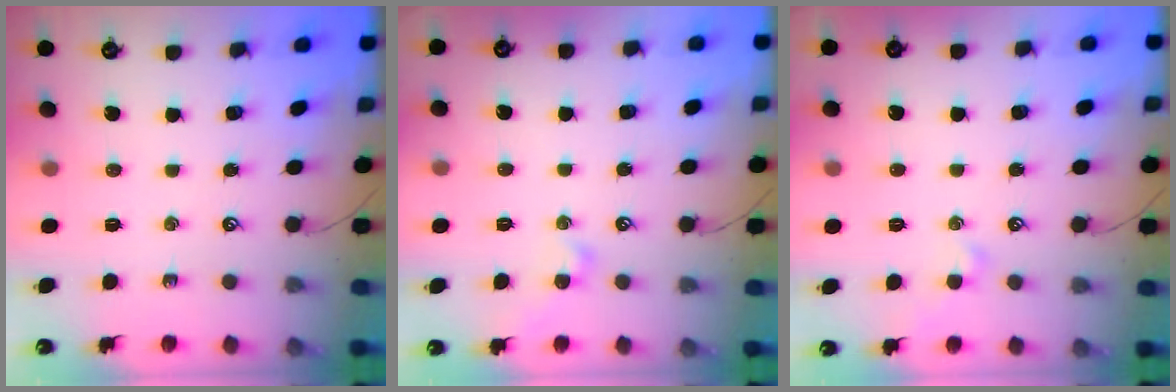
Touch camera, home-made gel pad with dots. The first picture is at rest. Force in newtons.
{"total": 2.2, "press": 2.2, "slide": 0.1}
{"total": 1.9, "press": 1.8, "slide": 0.4}